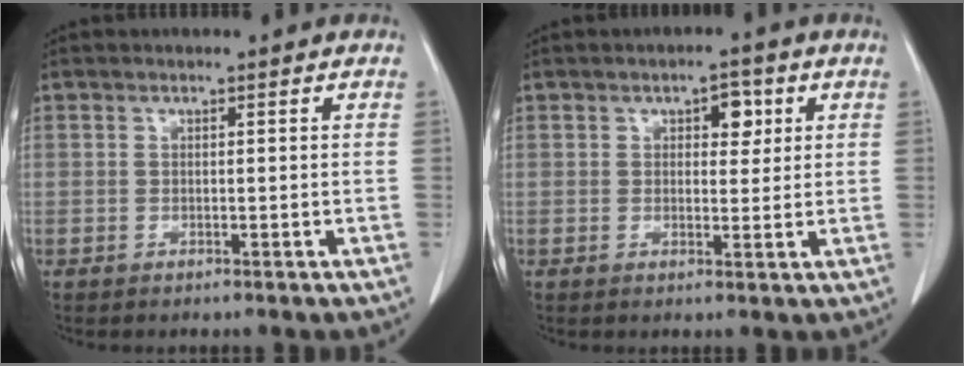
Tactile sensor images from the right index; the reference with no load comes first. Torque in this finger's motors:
{"motor_torque": [0.15, 0.12, 0.00, 0.03]}